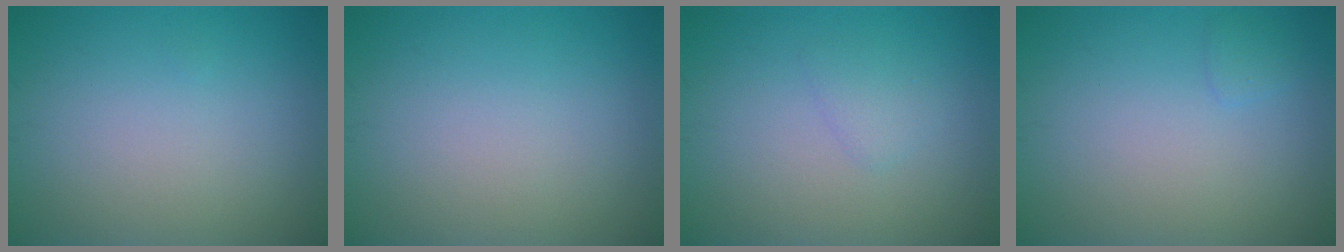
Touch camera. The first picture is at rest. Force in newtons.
{"total": 0.0}
{"total": 1.2, "press": 1.1, "slide": 0.1}
{"total": 0.7, "press": 0.7, "slide": 0.1}